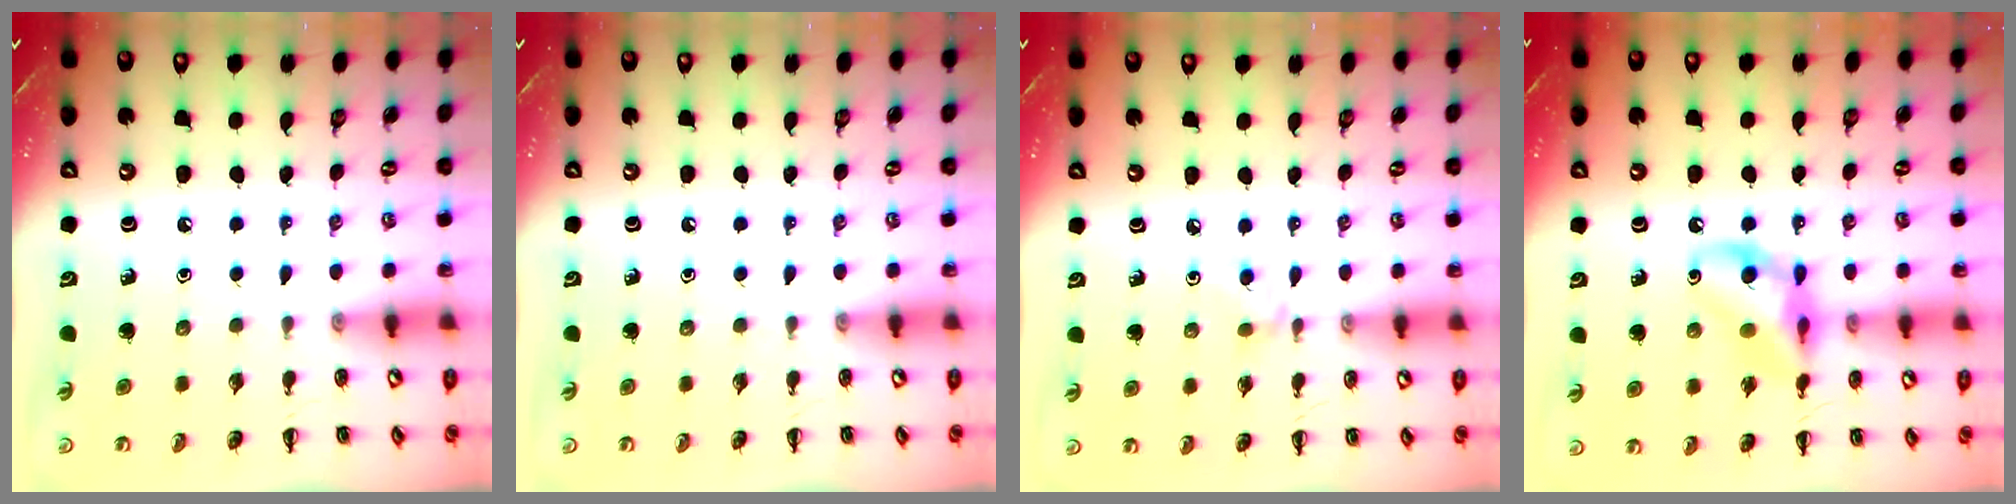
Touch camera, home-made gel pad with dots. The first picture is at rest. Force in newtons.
{"total": 0.0}
{"total": 3.3, "press": 3.1, "slide": 1.2}
{"total": 12.5, "press": 12.4, "slide": 1.8}